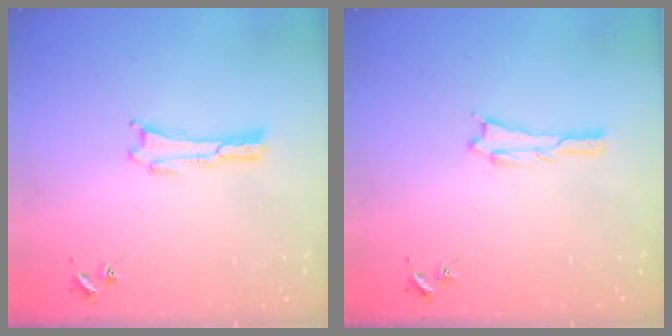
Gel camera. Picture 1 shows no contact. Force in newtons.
{"total": 0.6, "press": 0.6, "slide": 0.1}